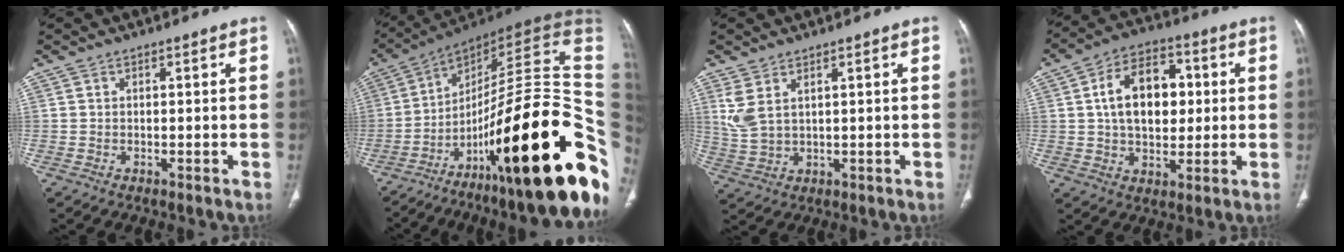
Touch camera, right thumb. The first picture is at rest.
{"total": 39.9, "force": [-11.2, 11.0, 36.7], "torque": [-0.447, 0.079, -0.167]}
{"total": 5.5, "force": [2.4, 2.7, 4.1], "torque": [-0.097, -0.006, 0.063]}
{"total": 14.4, "force": [2.0, 9.3, 10.8], "torque": [-0.138, 0.010, 0.028]}